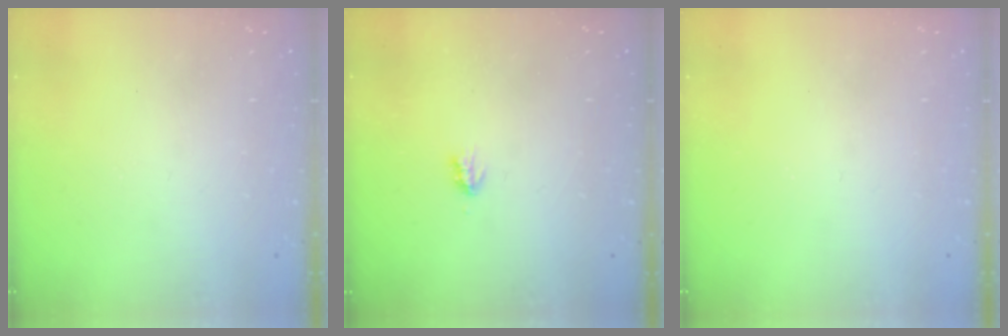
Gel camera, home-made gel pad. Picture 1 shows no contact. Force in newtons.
{"total": 1.9, "press": 1.8, "slide": 0.4}
{"total": 0.0}